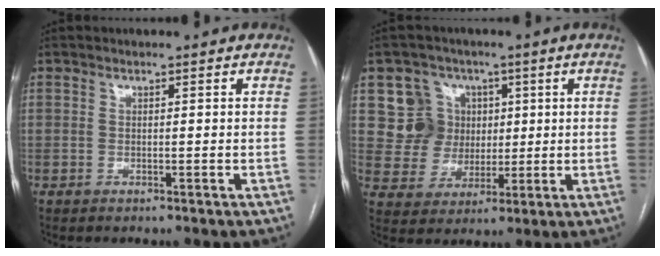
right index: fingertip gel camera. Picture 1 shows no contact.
{"total": 9.0, "force": [3.0, 8.5, 0.7], "torque": [-0.015, 0.032, 0.059]}